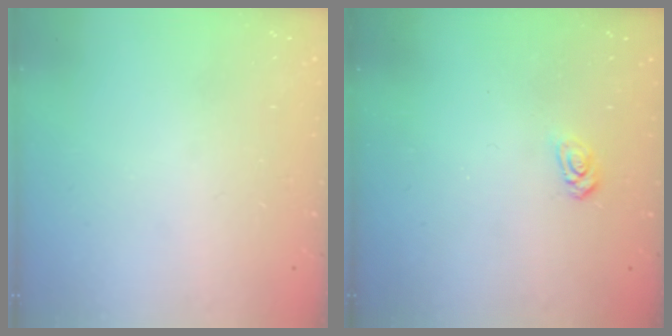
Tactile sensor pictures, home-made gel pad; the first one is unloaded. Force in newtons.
{"total": 4.1, "press": 4.1, "slide": 0.4}